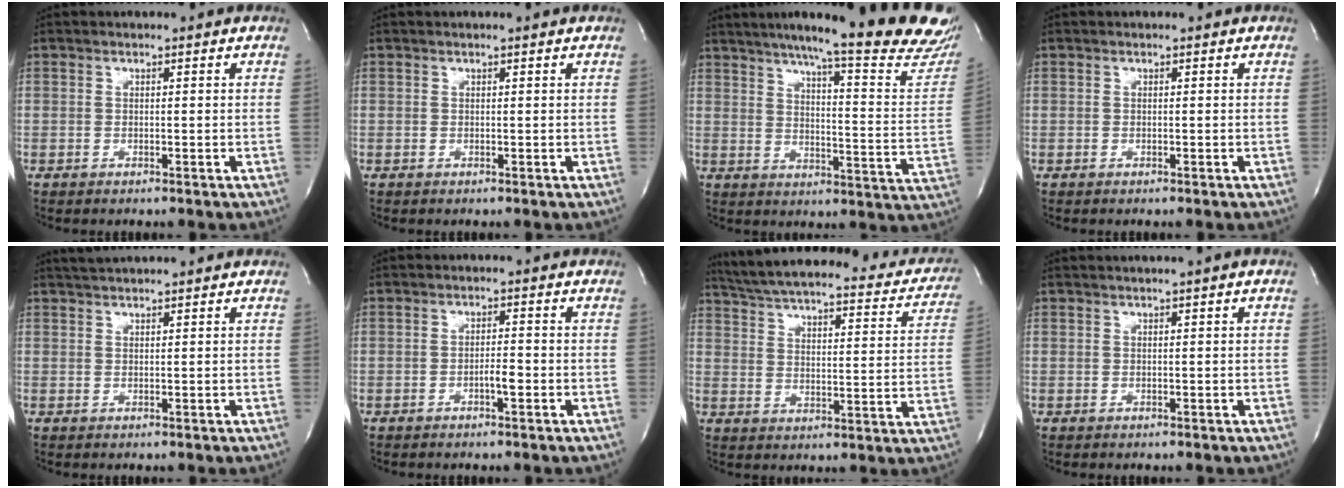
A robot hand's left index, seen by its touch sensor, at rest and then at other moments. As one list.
[{"total": 0.0}, {"total": 27.3, "force": [22.5, 1.7, 15.3], "torque": [-0.200, -0.078, 0.273]}, {"total": 0.0}, {"total": 2.8, "force": [2.6, -0.3, 1.1], "torque": [-0.014, 0.020, 0.046]}, {"total": 2.2, "force": [-1.4, 0.2, 1.7], "torque": [-0.028, -0.005, -0.024]}, {"total": 27.6, "force": [24.1, 5.9, 12.1], "torque": [-0.190, -0.034, 0.295]}, {"total": 0.9, "force": [0.1, -0.4, 0.8], "torque": [-0.019, -0.003, 0.006]}]